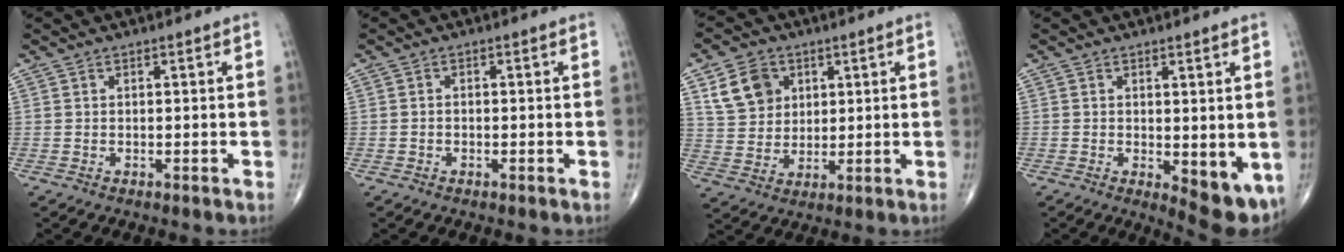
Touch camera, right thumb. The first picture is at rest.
{"total": 0.6, "force": [-0.3, 0.5, 0.3], "torque": [-0.004, 0.002, -0.006]}
{"total": 9.2, "force": [3.9, 7.2, 4.1], "torque": [-0.051, -0.012, 0.078]}
{"total": 7.7, "force": [-1.0, 3.2, 6.9], "torque": [-0.080, -0.021, -0.004]}